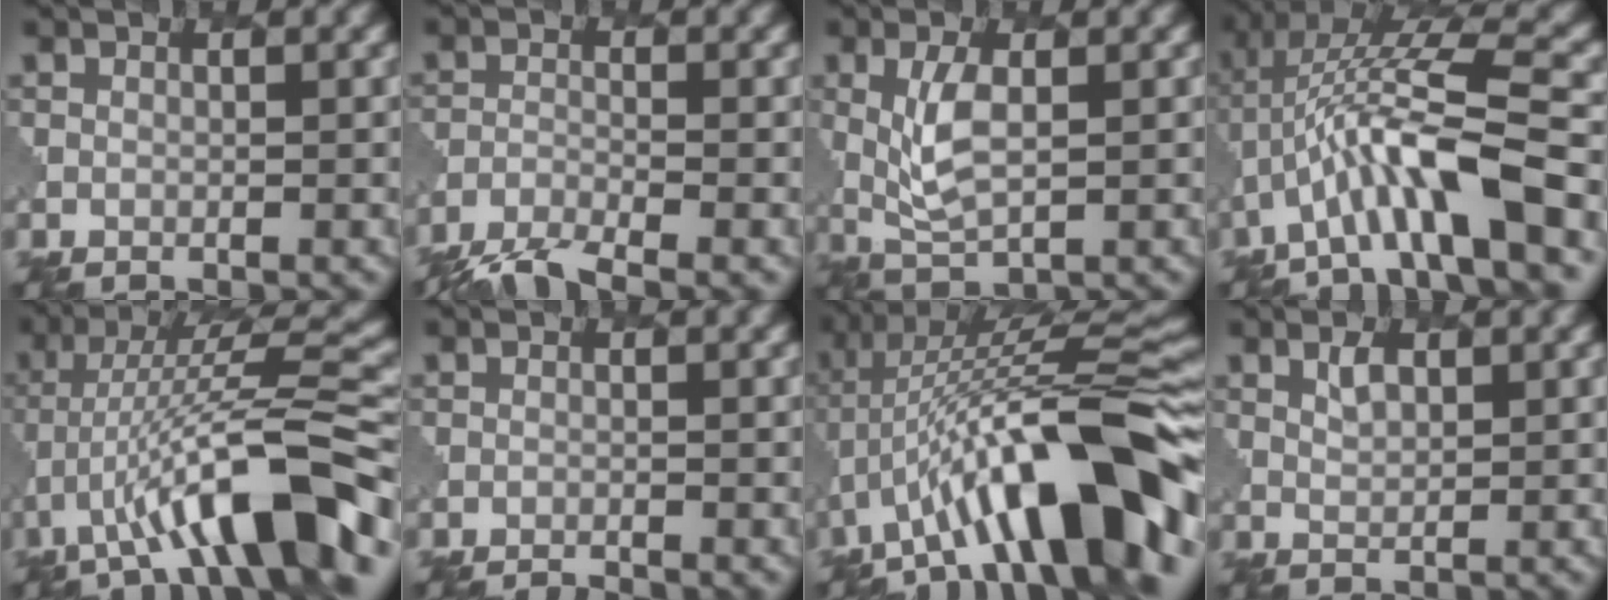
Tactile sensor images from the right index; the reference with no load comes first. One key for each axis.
{"total": 4.9, "fx": -4.4, "fy": 0.8, "fz": 2.1, "tx": -0.048, "ty": -0.011, "tz": -0.085}
{"total": 3.7, "fx": 1.0, "fy": 1.4, "fz": 3.3, "tx": -0.082, "ty": -0.003, "tz": 0.020}
{"total": 9.2, "fx": -2.5, "fy": 2.3, "fz": 8.6, "tx": -0.163, "ty": 0.020, "tz": -0.043}
{"total": 11.0, "fx": -4.8, "fy": 2.4, "fz": 9.6, "tx": -0.151, "ty": 0.022, "tz": -0.074}
{"total": 1.4, "fx": -1.4, "fy": 0.2, "fz": 0.2, "tx": 0.001, "ty": 0.000, "tz": -0.025}
{"total": 13.5, "fx": -4.7, "fy": 3.8, "fz": 12.0, "tx": -0.182, "ty": 0.030, "tz": -0.069}
{"total": 1.7, "fx": 1.5, "fy": 0.4, "fz": 0.7, "tx": -0.016, "ty": -0.001, "tz": 0.029}